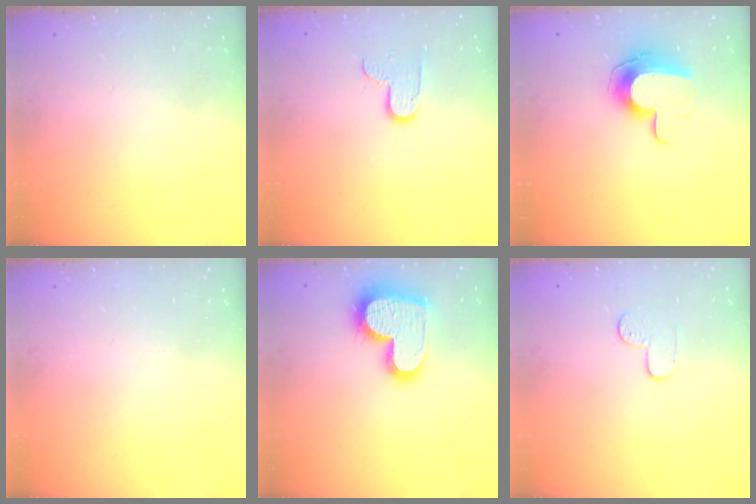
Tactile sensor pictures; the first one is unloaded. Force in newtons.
{"total": 7.6, "press": 7.6, "slide": 0.5}
{"total": 10.7, "press": 10.7, "slide": 0.5}
{"total": 0.0}
{"total": 16.4, "press": 16.3, "slide": 1.2}
{"total": 5.9, "press": 5.9, "slide": 0.5}